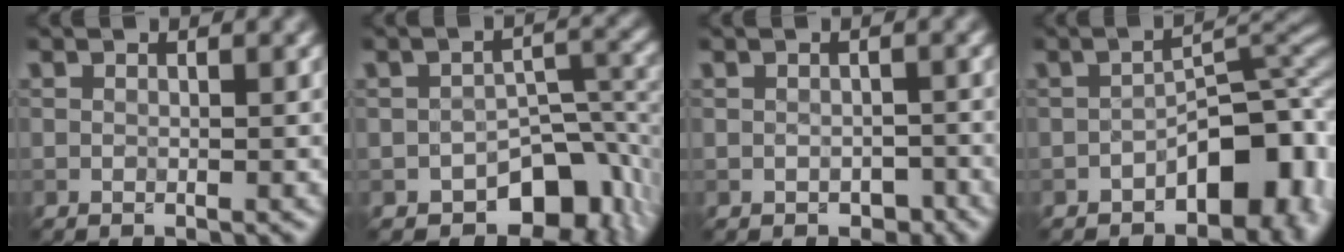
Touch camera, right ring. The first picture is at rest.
{"total": 7.7, "force": [-4.2, 4.4, 4.7], "torque": [-0.044, -0.013, -0.060]}
{"total": 1.4, "force": [-0.7, 1.0, 0.7], "torque": [-0.009, -0.004, -0.008]}
{"total": 7.9, "force": [-3.3, 4.3, 5.7], "torque": [-0.050, 0.011, -0.056]}